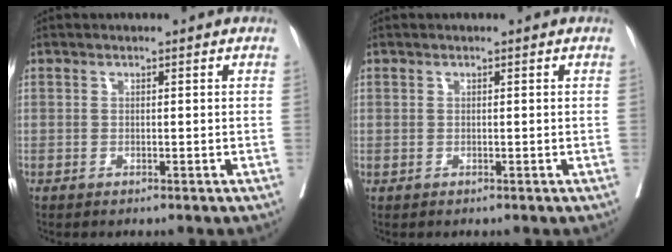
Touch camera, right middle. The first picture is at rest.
{"total": 0.0}